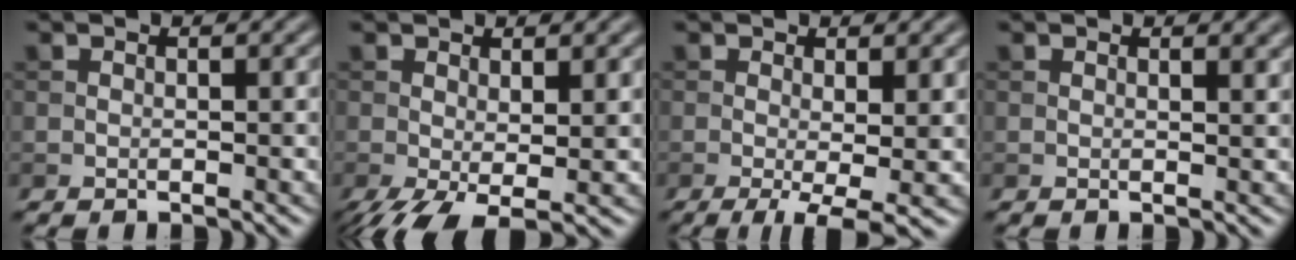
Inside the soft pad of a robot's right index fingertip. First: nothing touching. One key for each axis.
{"total": 4.2, "fx": -1.3, "fy": 1.6, "fz": 3.7, "tx": -0.078, "ty": -0.015, "tz": -0.021}
{"total": 4.7, "fx": -1.1, "fy": 1.1, "fz": 4.4, "tx": -0.072, "ty": -0.016, "tz": -0.016}
{"total": 1.2, "fx": 0.9, "fy": 0.3, "fz": 0.7, "tx": -0.009, "ty": -0.002, "tz": 0.013}